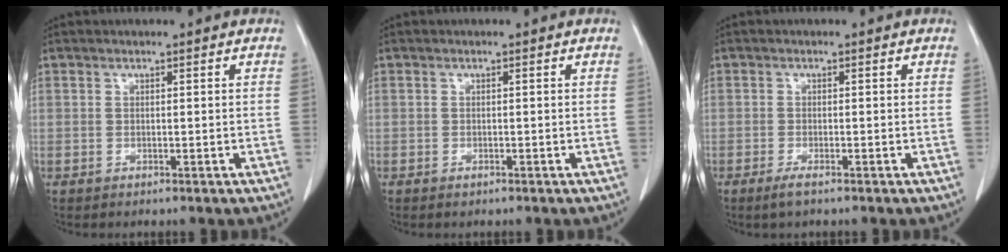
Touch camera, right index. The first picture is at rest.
{"total": 0.6, "force": [-0.5, 0.3, 0.2], "torque": [-0.008, -0.001, -0.004]}
{"total": 1.9, "force": [-1.4, 0.2, 1.3], "torque": [-0.031, -0.005, -0.025]}